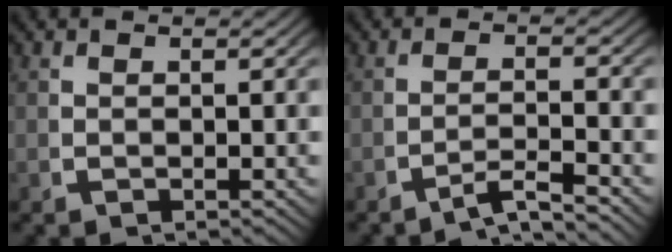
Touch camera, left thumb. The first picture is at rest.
{"total": 2.7, "force": [-2.2, 0.3, 1.5], "torque": [-0.028, -0.006, -0.040]}